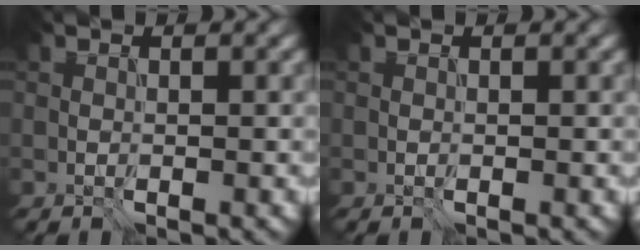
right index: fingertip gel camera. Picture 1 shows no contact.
{"total": 0.0}